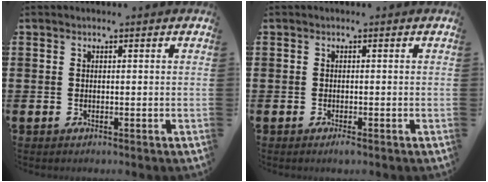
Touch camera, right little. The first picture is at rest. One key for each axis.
{"total": 0.8, "fx": -0.4, "fy": 0.2, "fz": 0.7, "tx": -0.005, "ty": -0.005, "tz": -0.009}